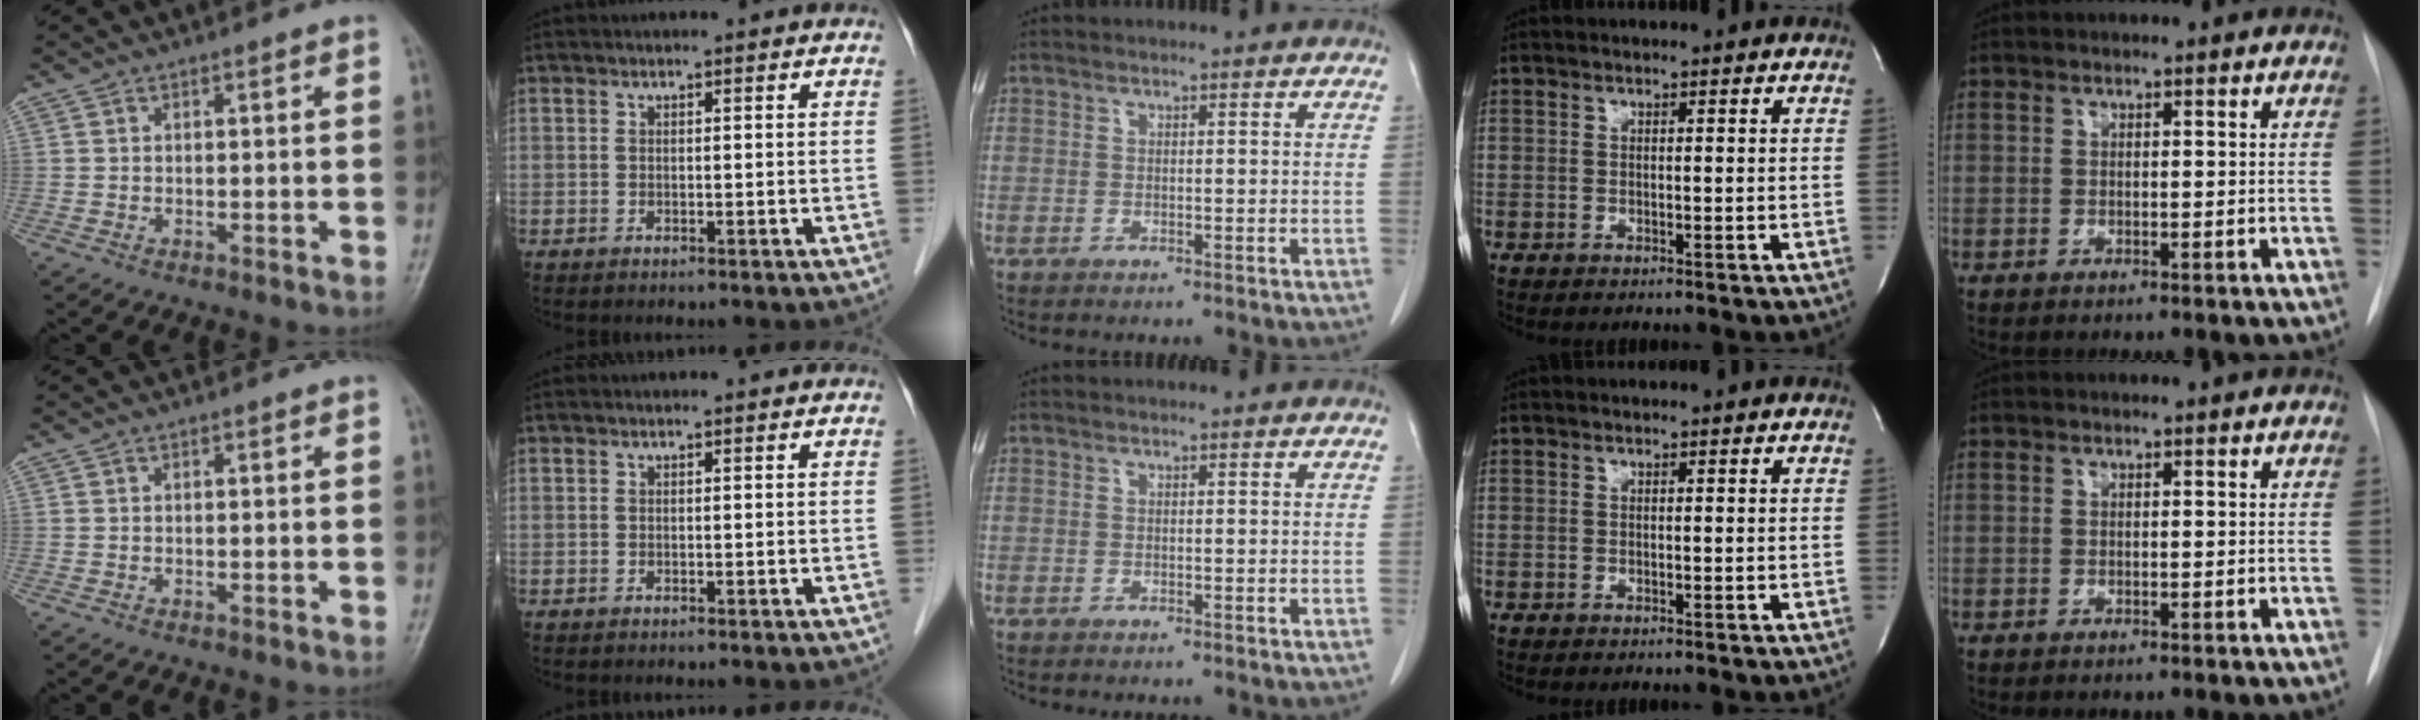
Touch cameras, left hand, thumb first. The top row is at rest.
{}